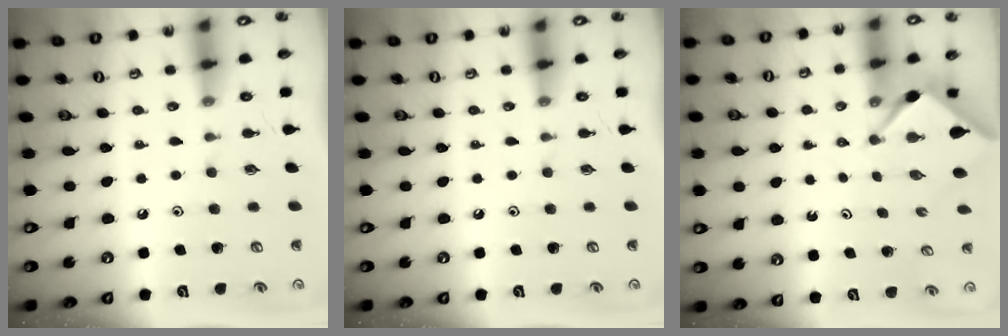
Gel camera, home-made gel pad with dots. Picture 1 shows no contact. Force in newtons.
{"total": 0.0}
{"total": 2.2, "press": 2.1, "slide": 0.3}